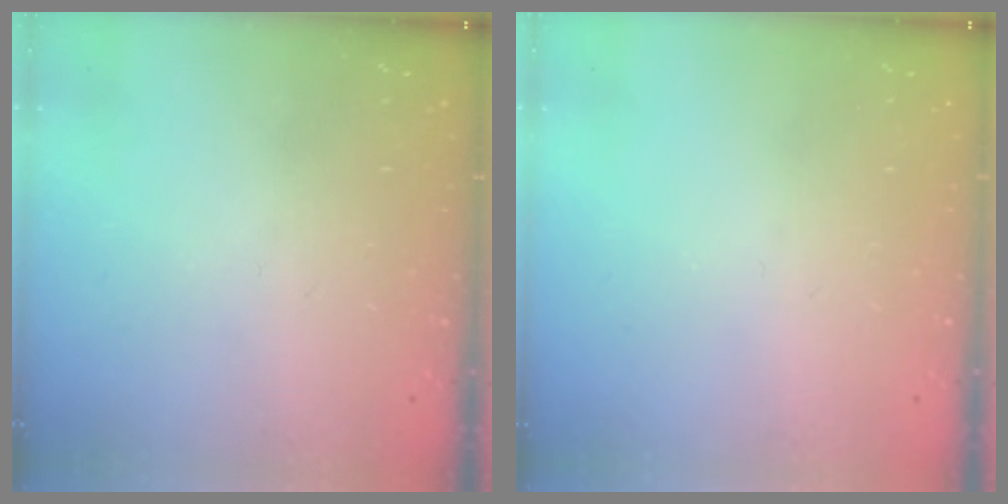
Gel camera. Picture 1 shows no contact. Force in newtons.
{"total": 0.0}